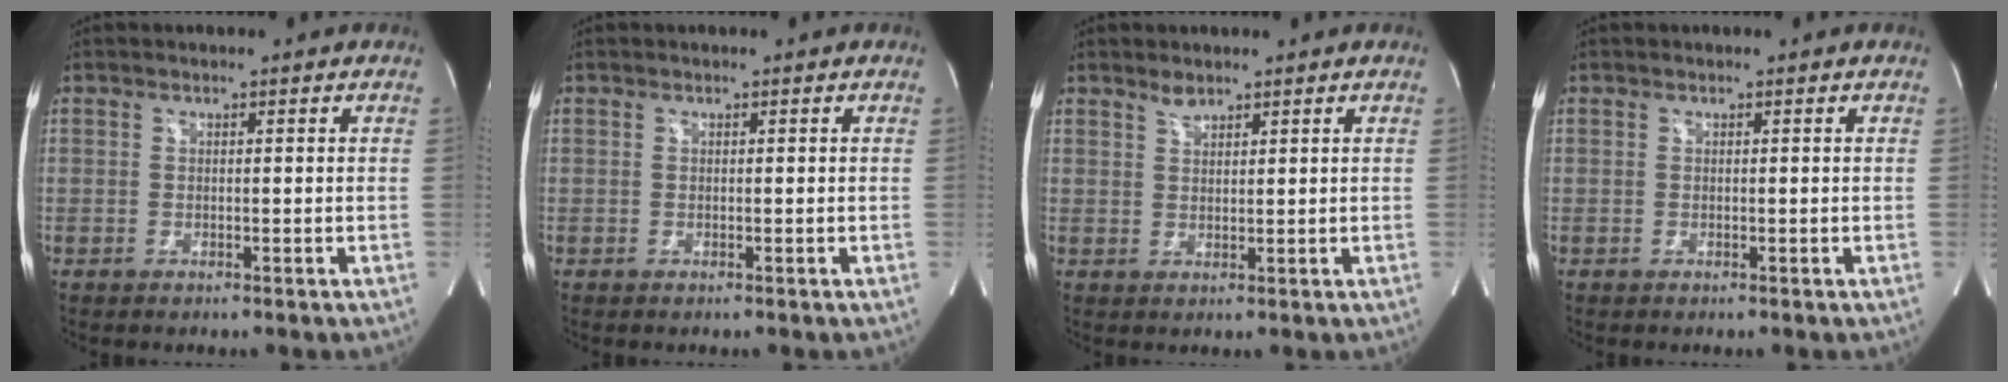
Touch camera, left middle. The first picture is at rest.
{"total": 0.0}
{"total": 1.6, "force": [1.4, 0.5, 0.5], "torque": [-0.010, 0.000, 0.028]}
{"total": 0.0}